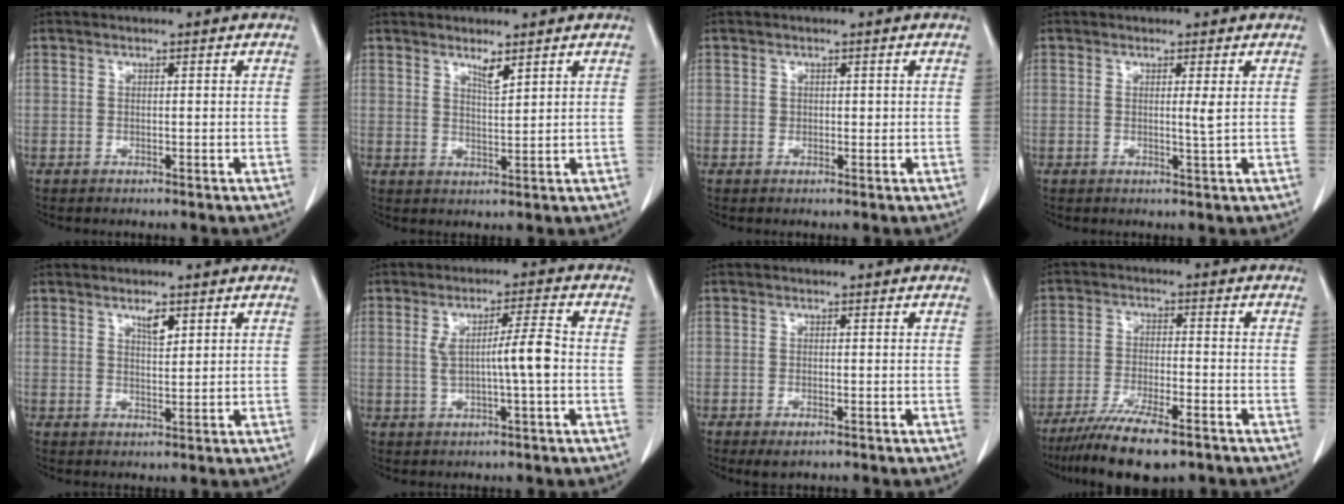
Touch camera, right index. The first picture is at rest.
{"total": 2.5, "force": [1.9, 0.1, 1.6], "torque": [-0.034, -0.009, 0.038]}
{"total": 0.8, "force": [0.3, 0.7, 0.2], "torque": [0.006, 0.004, 0.005]}
{"total": 1.3, "force": [0.4, -0.4, 1.2], "torque": [-0.020, -0.002, 0.009]}
{"total": 2.5, "force": [1.5, 0.6, 1.9], "torque": [-0.035, -0.003, 0.028]}
{"total": 6.2, "force": [-0.1, 0.1, 6.2], "torque": [-0.105, 0.008, 0.003]}
{"total": 2.1, "force": [-1.3, 0.7, 1.5], "torque": [-0.024, -0.004, -0.015]}
{"total": 11.3, "force": [-8.4, 2.0, 7.3], "torque": [-0.122, -0.025, -0.137]}